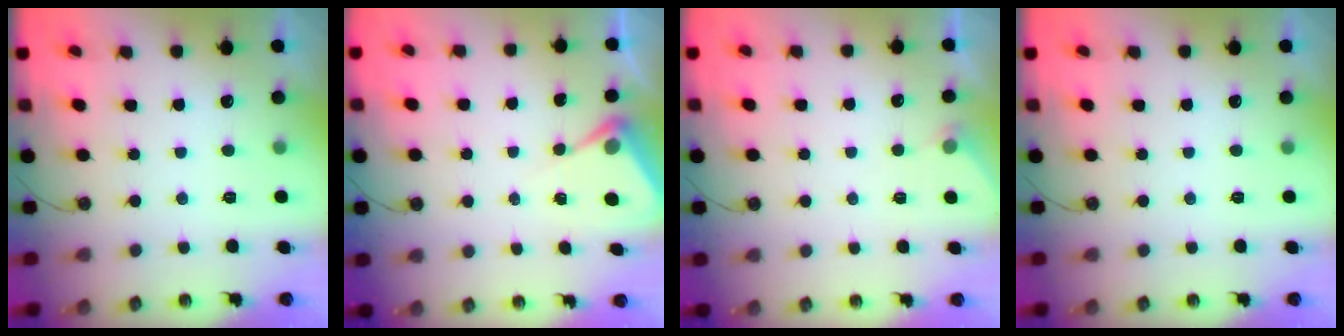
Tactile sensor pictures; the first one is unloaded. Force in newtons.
{"total": 5.8, "press": 5.8, "slide": 0.3}
{"total": 3.3, "press": 3.3, "slide": 0.5}
{"total": 0.0}